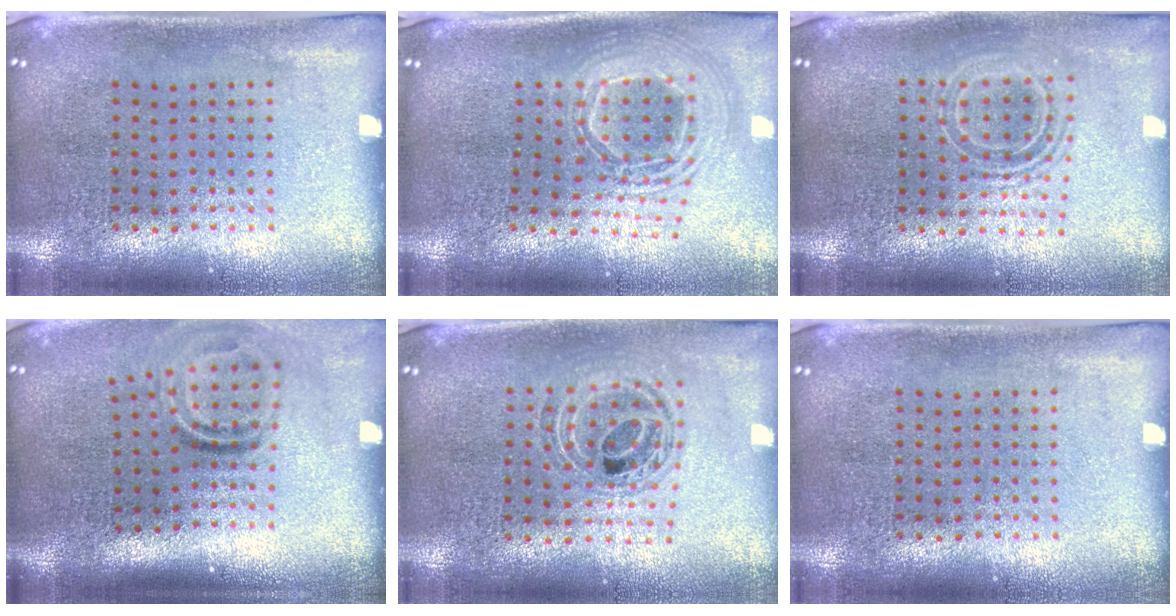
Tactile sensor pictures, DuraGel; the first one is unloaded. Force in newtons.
{"total": 2.4, "press": 1.8, "slide": 1.6}
{"total": 1.8, "press": 1.3, "slide": 1.1}
{"total": 2.0, "press": 1.1, "slide": 1.6}
{"total": 0.9, "press": 0.9, "slide": 0.2}
{"total": 0.0}